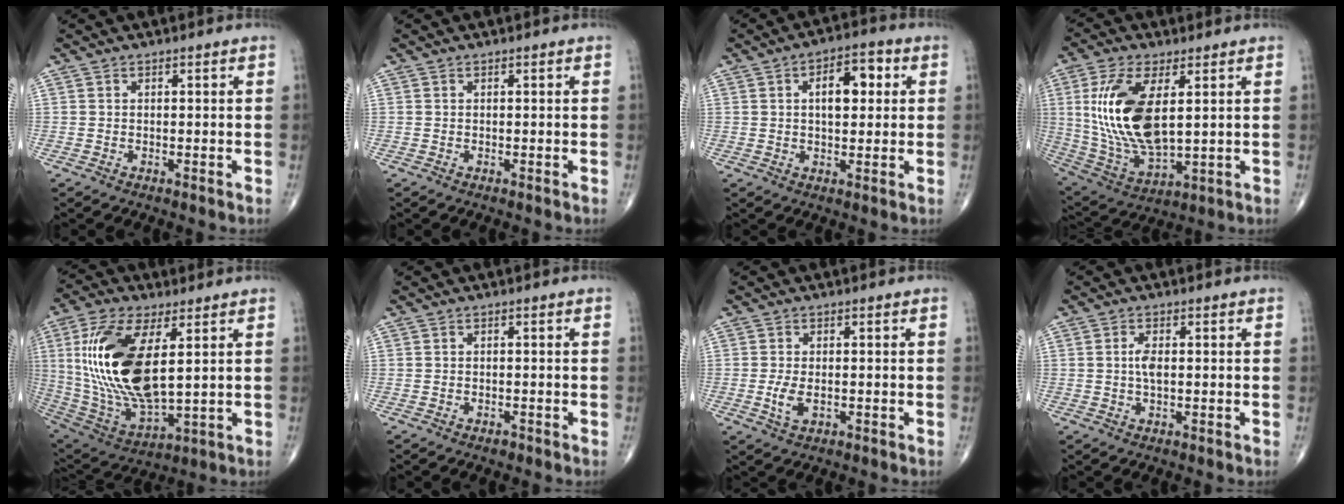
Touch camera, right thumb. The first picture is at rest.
{"total": 0.0}
{"total": 8.2, "force": [1.9, 4.3, 6.8], "torque": [-0.083, 0.011, 0.024]}
{"total": 17.7, "force": [3.4, 8.0, 15.4], "torque": [-0.314, -0.021, 0.079]}
{"total": 21.9, "force": [4.3, 9.5, 19.3], "torque": [-0.397, -0.025, 0.089]}
{"total": 0.8, "force": [-0.6, 0.5, 0.3], "torque": [-0.006, 0.002, -0.010]}
{"total": 3.6, "force": [-0.7, 1.9, 3.0], "torque": [-0.064, -0.006, -0.012]}
{"total": 2.6, "force": [0.1, 1.2, 2.4], "torque": [-0.048, 0.001, 0.001]}